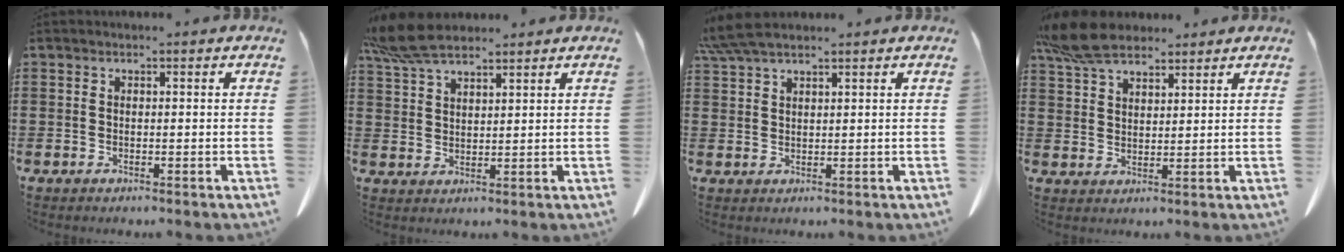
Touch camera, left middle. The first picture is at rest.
{"total": 6.9, "force": [5.7, 1.8, 3.5], "torque": [-0.086, -0.006, 0.109]}
{"total": 4.7, "force": [3.8, 0.6, 2.6], "torque": [-0.062, -0.004, 0.073]}
{"total": 7.7, "force": [6.2, 2.7, 3.7], "torque": [-0.092, -0.003, 0.118]}